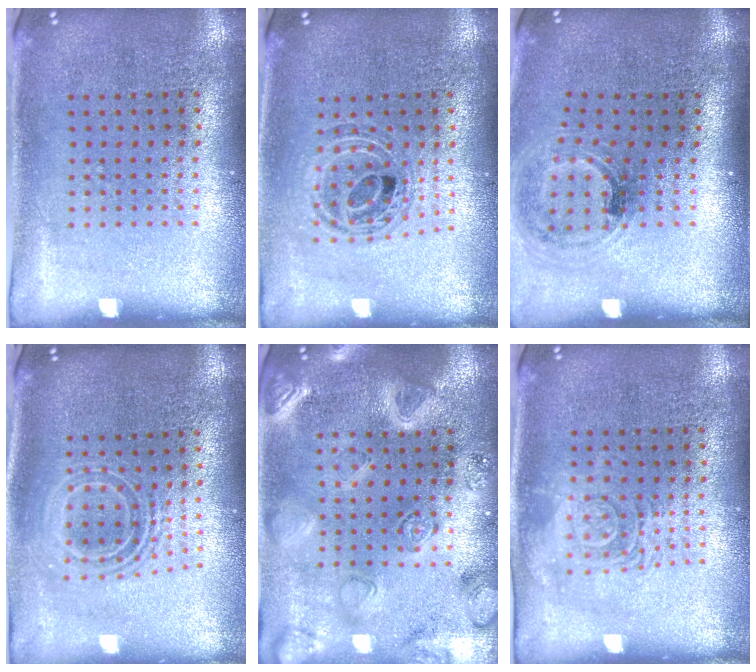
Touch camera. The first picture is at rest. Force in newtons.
{"total": 0.9, "press": 0.8, "slide": 0.2}
{"total": 1.1, "press": 1.1, "slide": 0.3}
{"total": 1.8, "press": 1.4, "slide": 1.1}
{"total": 3.0, "press": 2.9, "slide": 0.8}
{"total": 2.8, "press": 2.8, "slide": 0.4}